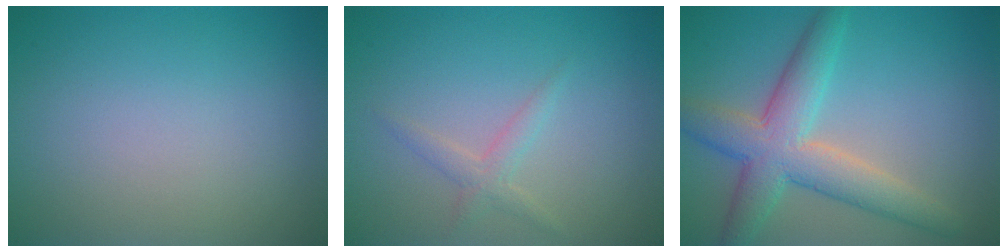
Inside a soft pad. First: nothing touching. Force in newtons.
{"total": 1.5, "press": 1.5, "slide": 0.1}
{"total": 6.2, "press": 6.2, "slide": 0.2}